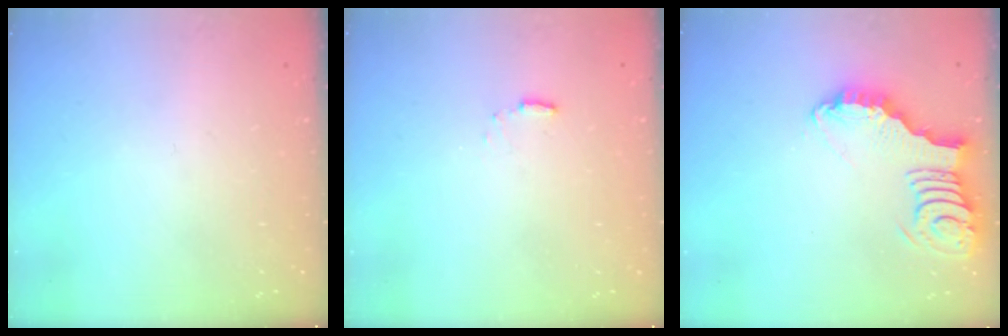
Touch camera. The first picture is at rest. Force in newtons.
{"total": 2.9, "press": 2.9, "slide": 0.5}
{"total": 4.3, "press": 4.2, "slide": 0.4}